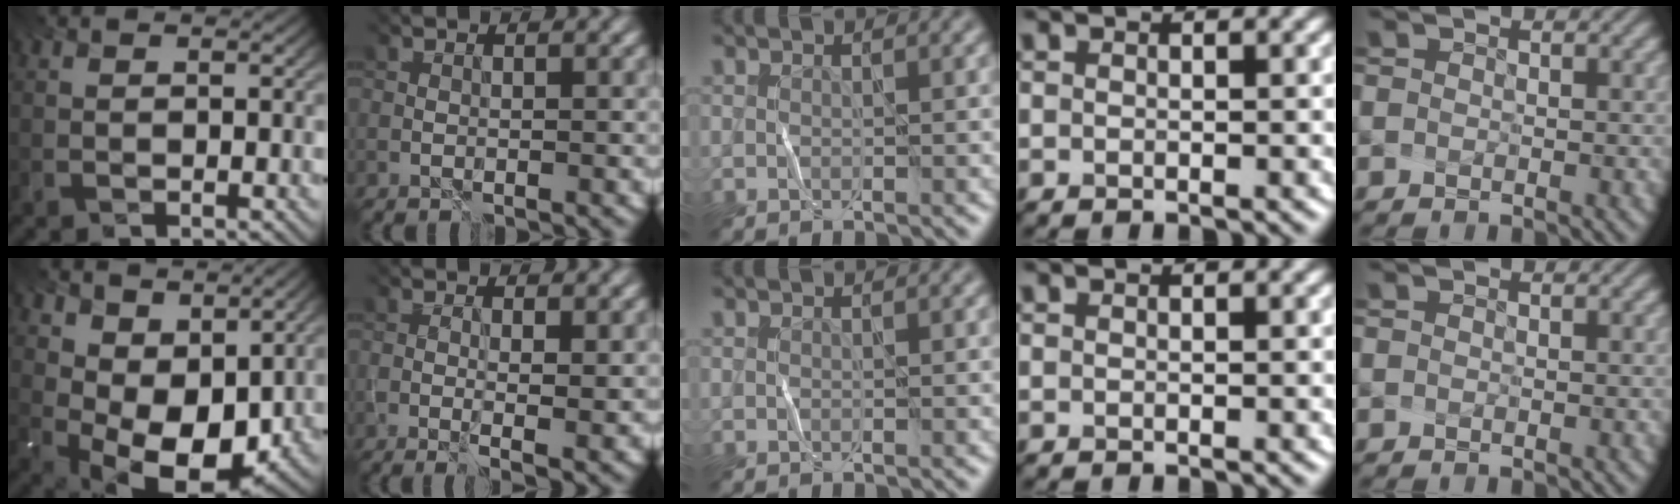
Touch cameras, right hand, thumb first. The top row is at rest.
{"thumb": {"total": 10.8, "force": [3.8, 6.6, 7.7], "torque": [-0.150, -0.016, 0.076]}, "index": {"total": 3.0, "force": [-0.1, 0.8, 2.9], "torque": [-0.049, -0.012, 0.003]}}